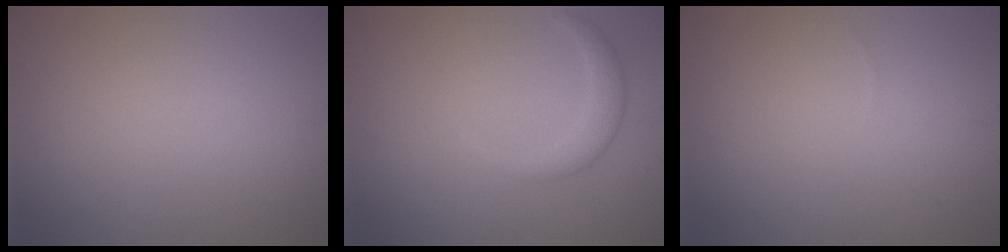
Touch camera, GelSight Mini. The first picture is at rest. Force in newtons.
{"total": 2.0, "press": 2.0, "slide": 0.2}
{"total": 0.0}